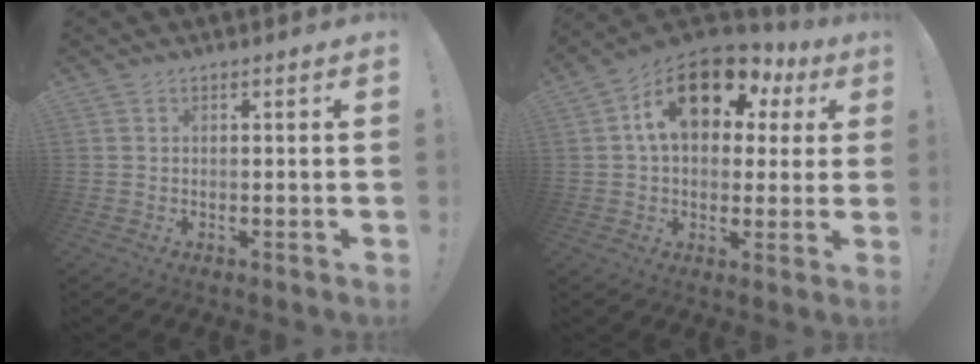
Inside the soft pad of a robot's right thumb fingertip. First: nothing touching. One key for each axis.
{"total": 18.2, "fx": 7.6, "fy": 10.9, "fz": 12.5, "tx": -0.190, "ty": -0.027, "tz": 0.134}